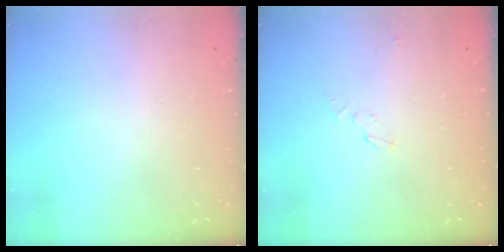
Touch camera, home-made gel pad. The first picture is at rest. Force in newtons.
{"total": 2.9, "press": 2.9, "slide": 0.3}